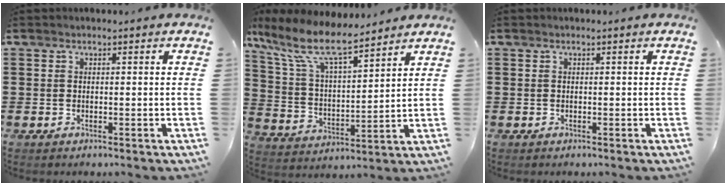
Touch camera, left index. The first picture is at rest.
{"total": 10.3, "force": [8.1, 2.1, 6.0], "torque": [-0.148, -0.036, 0.139]}
{"total": 0.0}